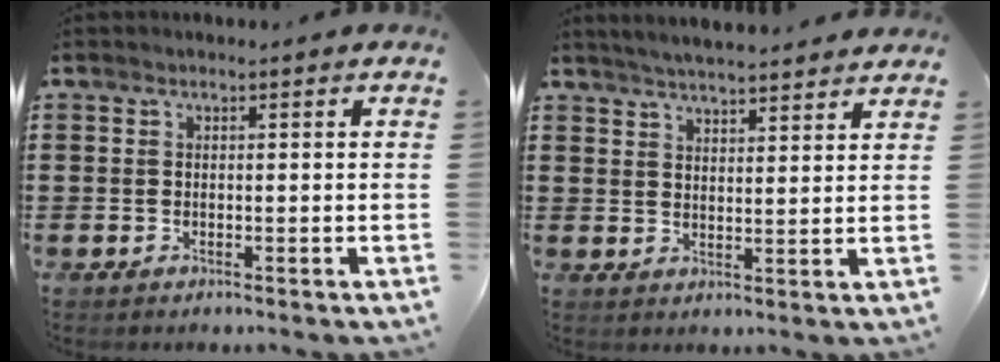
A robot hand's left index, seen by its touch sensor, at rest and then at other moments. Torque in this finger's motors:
{"motor_torque": [1.33, -0.81, 0.18, 0.08]}